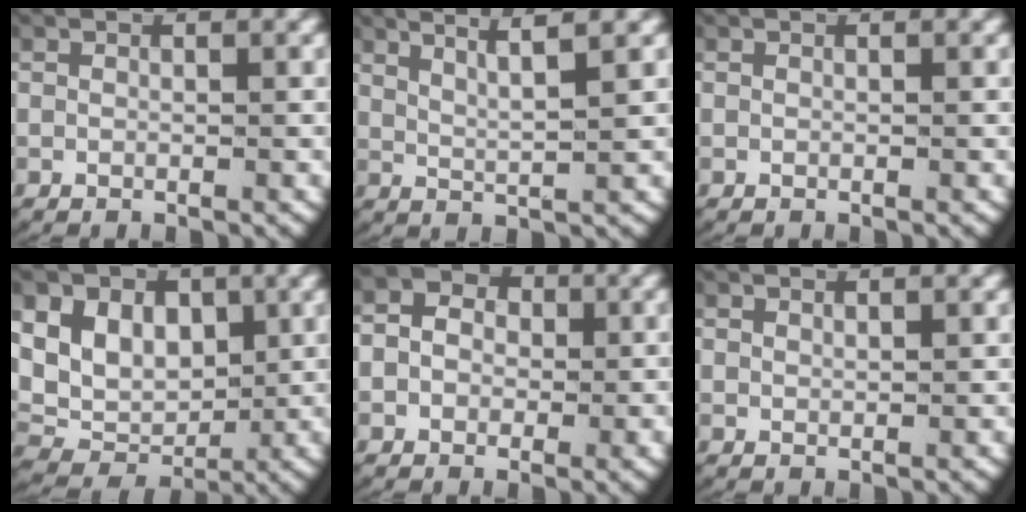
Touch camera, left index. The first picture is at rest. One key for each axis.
{"total": 4.7, "fx": 3.5, "fy": 0.9, "fz": 3.0, "tx": -0.051, "ty": 0.007, "tz": 0.057}
{"total": 0.0}
{"total": 10.3, "fx": 0.9, "fy": 8.8, "fz": 5.3, "tx": -0.106, "ty": -0.012, "tz": 0.012}
{"total": 5.5, "fx": 0.6, "fy": 4.6, "fz": 3.0, "tx": -0.042, "ty": 0.010, "tz": -0.008}
{"total": 0.5, "fx": 0.5, "fy": -0.1, "fz": 0.3, "tx": -0.006, "ty": -0.003, "tz": 0.013}